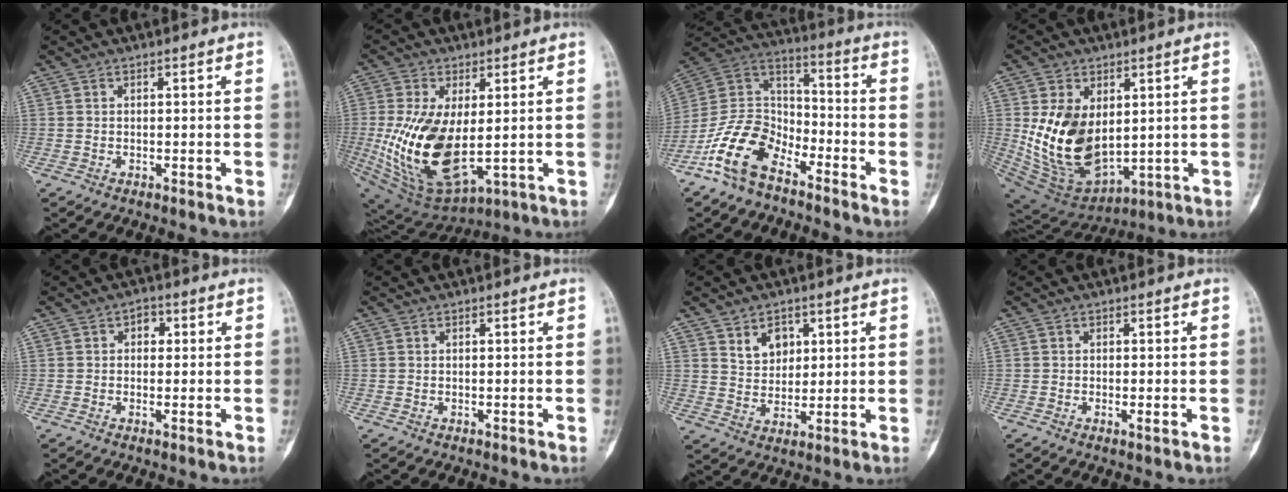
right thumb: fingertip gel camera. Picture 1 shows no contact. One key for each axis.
{"total": 18.1, "fx": -0.4, "fy": 9.2, "fz": 15.6, "tx": -0.302, "ty": -0.019, "tz": 0.020}
{"total": 14.4, "fx": -9.2, "fy": 7.9, "fz": 7.7, "tx": -0.137, "ty": 0.075, "tz": -0.187}
{"total": 16.7, "fx": 2.2, "fy": 10.7, "fz": 12.7, "tx": -0.207, "ty": -0.023, "tz": 0.070}
{"total": 2.8, "fx": 0.5, "fy": 2.1, "fz": 1.9, "tx": -0.014, "ty": 0.004, "tz": 0.001}
{"total": 0.0}
{"total": 5.9, "fx": 2.8, "fy": 4.3, "fz": 3.0, "tx": -0.025, "ty": -0.021, "tz": 0.054}
{"total": 1.1, "fx": -0.3, "fy": 0.3, "fz": 1.1, "tx": -0.022, "ty": -0.004, "tz": -0.007}